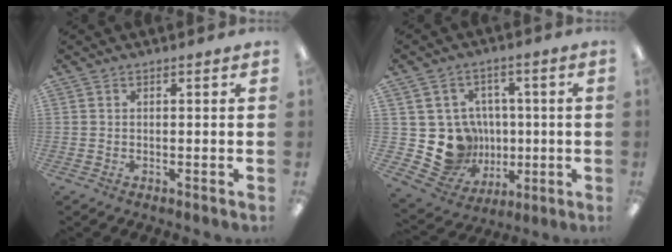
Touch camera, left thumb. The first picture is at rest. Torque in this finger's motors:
{"motor_torque": [0.03, 0.12, 0.00, -0.08, 0.01]}